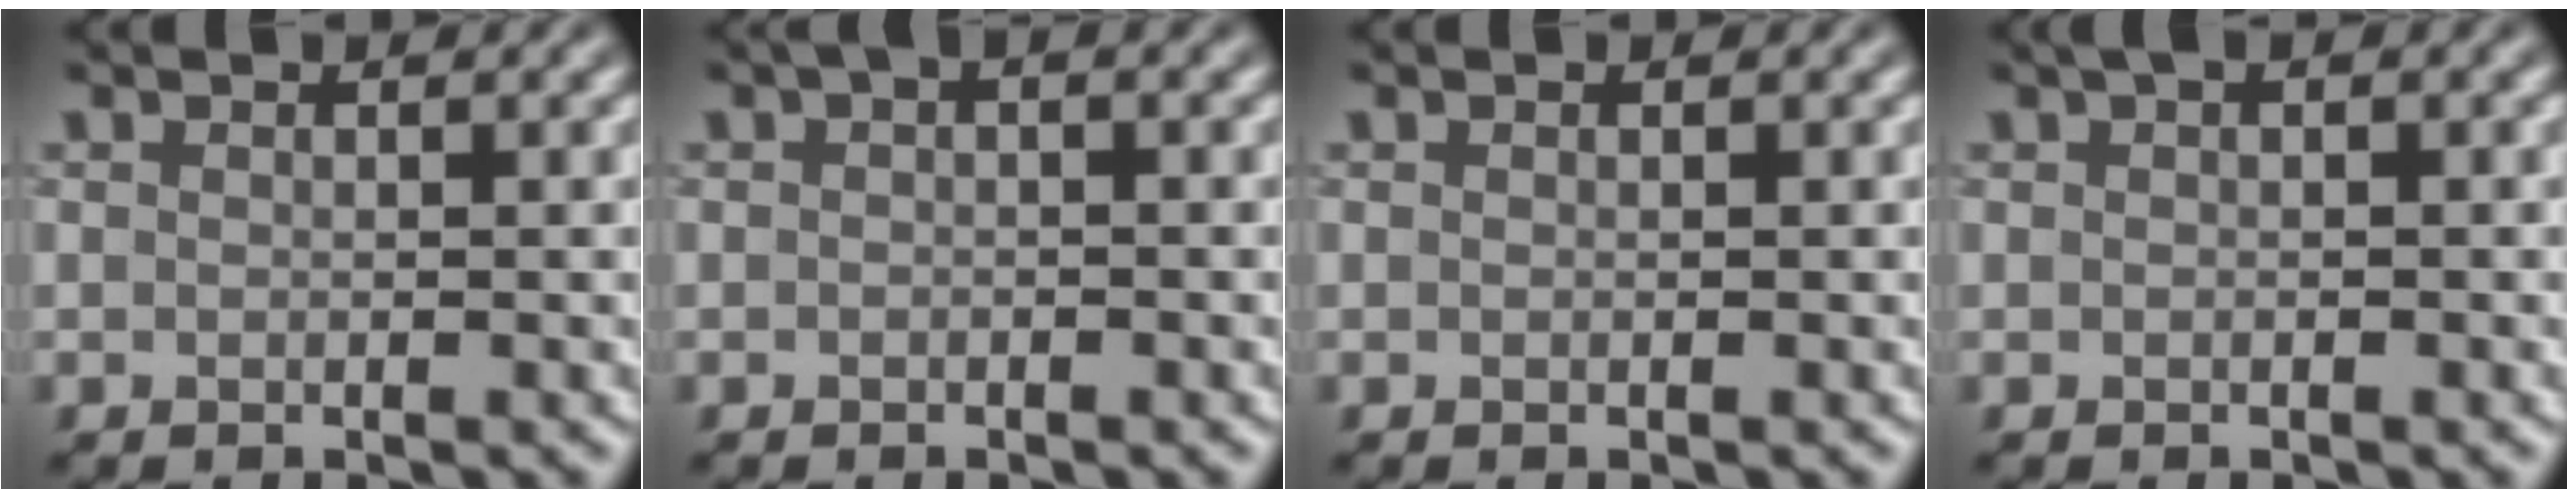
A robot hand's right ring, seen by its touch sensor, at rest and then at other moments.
{"total": 1.1, "force": [0.3, 0.5, 0.9], "torque": [-0.018, 0.002, 0.000]}
{"total": 0.0}
{"total": 1.0, "force": [0.5, 0.3, 0.8], "torque": [-0.013, 0.005, 0.009]}